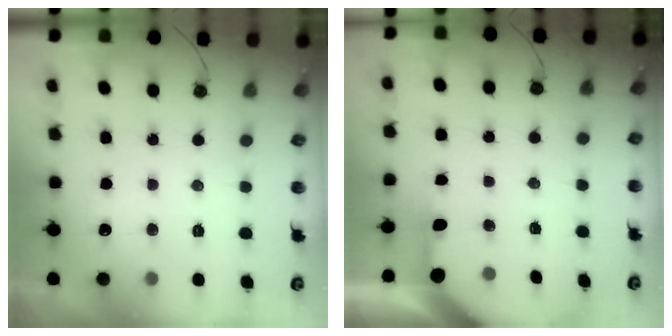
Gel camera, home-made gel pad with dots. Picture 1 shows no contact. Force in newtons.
{"total": 2.7, "press": 2.6, "slide": 0.3}